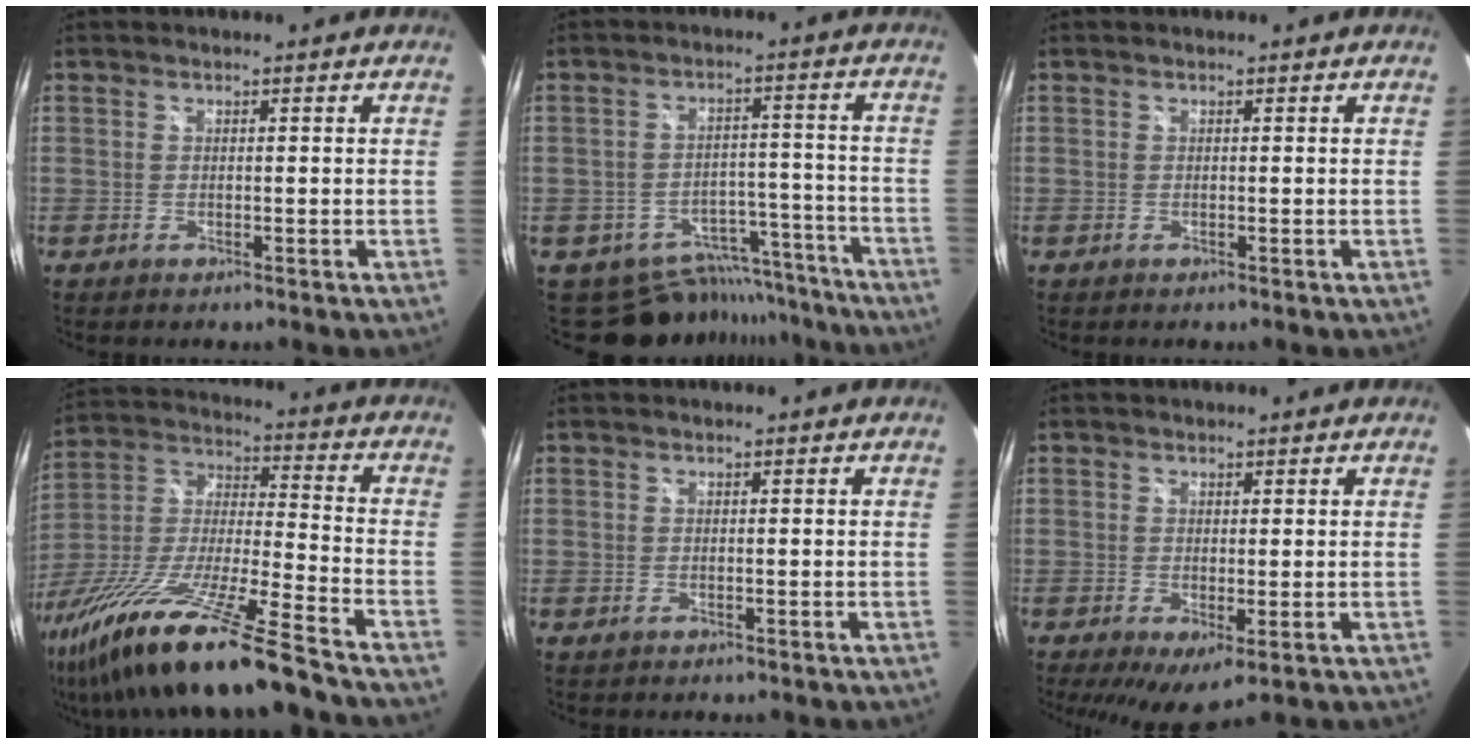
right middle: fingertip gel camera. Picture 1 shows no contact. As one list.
[{"total": 11.9, "force": [-10.4, 5.4, 1.8], "torque": [-0.029, 0.033, -0.131]}, {"total": 0.0}, {"total": 25.6, "force": [-18.9, 0.8, 17.2], "torque": [-0.318, -0.050, -0.338]}, {"total": 0.0}, {"total": 5.5, "force": [-0.6, 2.0, 5.1], "torque": [-0.087, -0.019, -0.005]}]